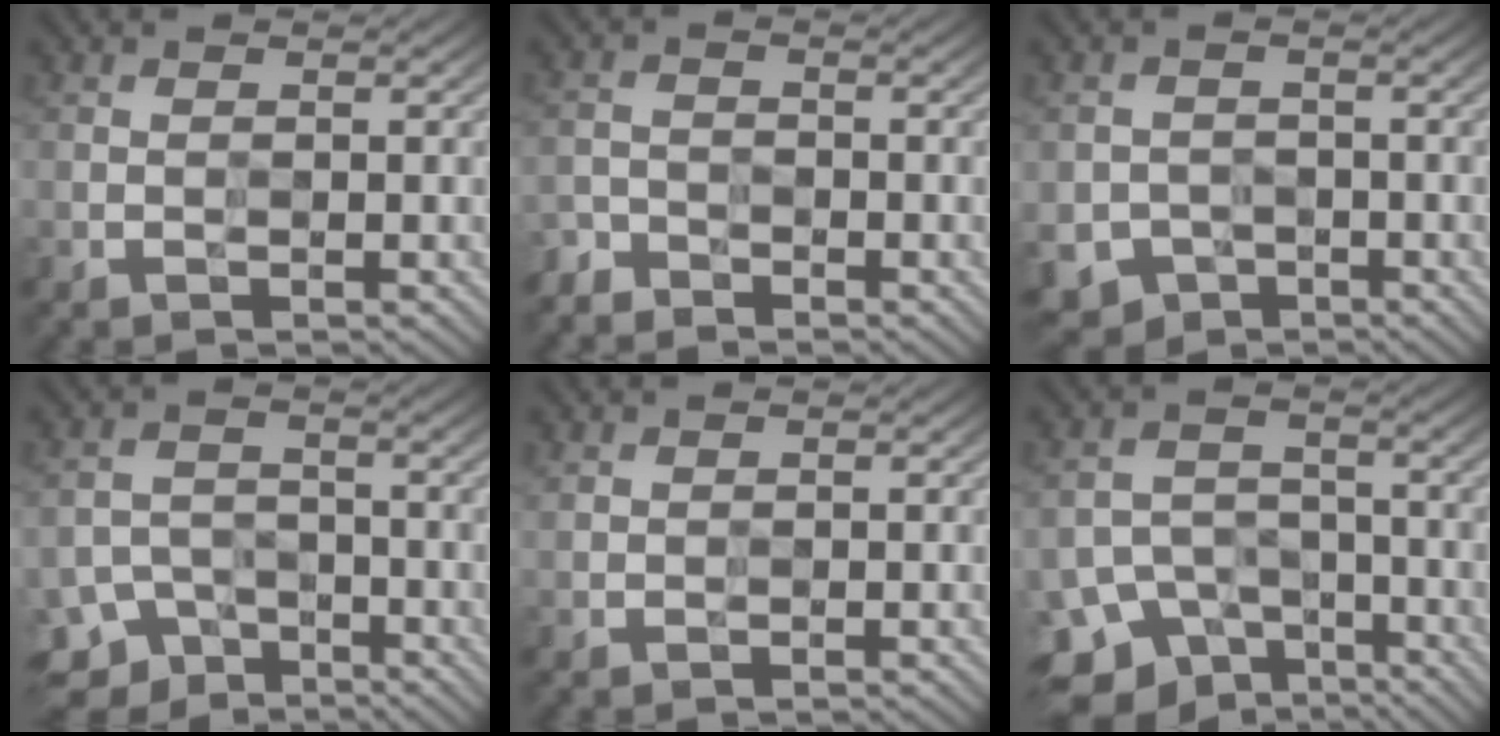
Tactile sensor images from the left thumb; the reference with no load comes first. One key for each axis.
{"total": 2.6, "fx": -2.5, "fy": 0.8, "fz": 0.2, "tx": -0.003, "ty": -0.003, "tz": -0.059}
{"total": 4.9, "fx": -2.7, "fy": 3.9, "fz": 1.4, "tx": -0.032, "ty": -0.009, "tz": -0.049}
{"total": 7.3, "fx": -5.3, "fy": 4.5, "fz": 2.1, "tx": -0.036, "ty": -0.013, "tz": -0.092}
{"total": 0.8, "fx": 0.6, "fy": 0.5, "fz": 0.2, "tx": -0.006, "ty": 0.000, "tz": 0.017}
{"total": 9.4, "fx": -6.6, "fy": 5.7, "fz": 3.4, "tx": -0.063, "ty": -0.012, "tz": -0.109}